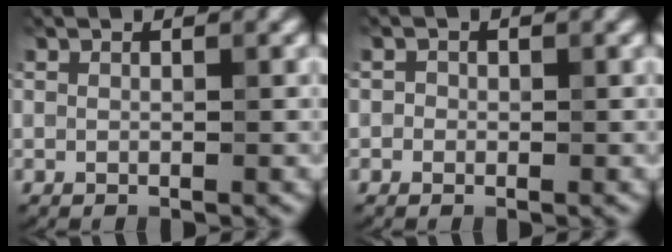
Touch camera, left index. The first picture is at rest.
{"total": 0.7, "force": [-0.1, 0.7, 0.1], "torque": [0.000, -0.005, -0.005]}